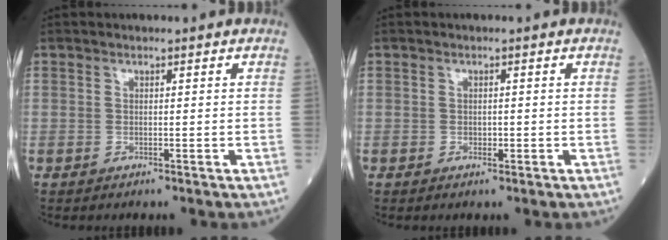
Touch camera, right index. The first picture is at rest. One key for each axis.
{"total": 1.0, "fx": -0.2, "fy": 0.7, "fz": 0.6, "tx": -0.011, "ty": 0.000, "tz": -0.003}